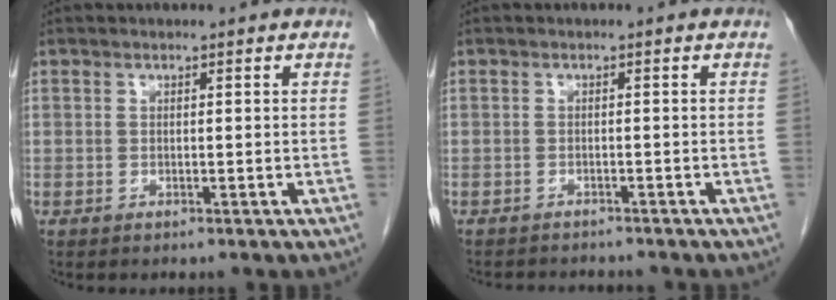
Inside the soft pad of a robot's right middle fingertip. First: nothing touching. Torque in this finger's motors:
{"motor_torque": [0.05, -0.05, 0.01, 0.00]}